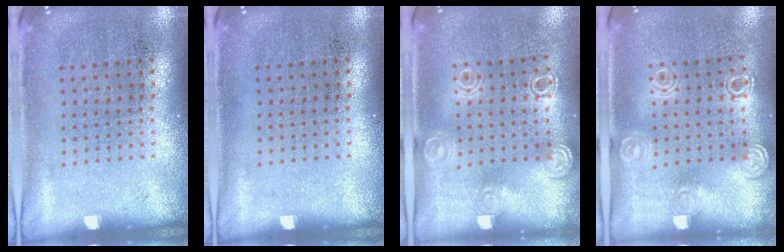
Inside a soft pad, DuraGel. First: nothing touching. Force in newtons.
{"total": 0.0}
{"total": 1.3, "press": 1.2, "slide": 0.3}
{"total": 1.3, "press": 1.2, "slide": 0.3}